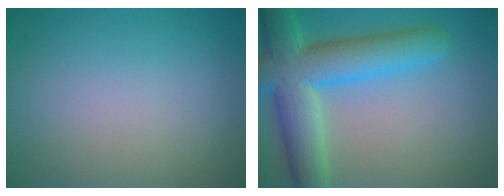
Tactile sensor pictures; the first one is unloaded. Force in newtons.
{"total": 9.4, "press": 9.4, "slide": 0.6}